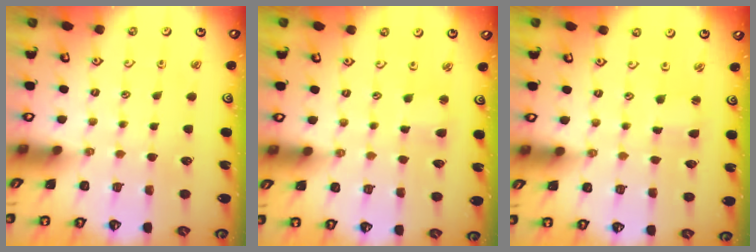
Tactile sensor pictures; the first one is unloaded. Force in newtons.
{"total": 2.2, "press": 2.2, "slide": 0.2}
{"total": 1.7, "press": 1.7, "slide": 0.2}